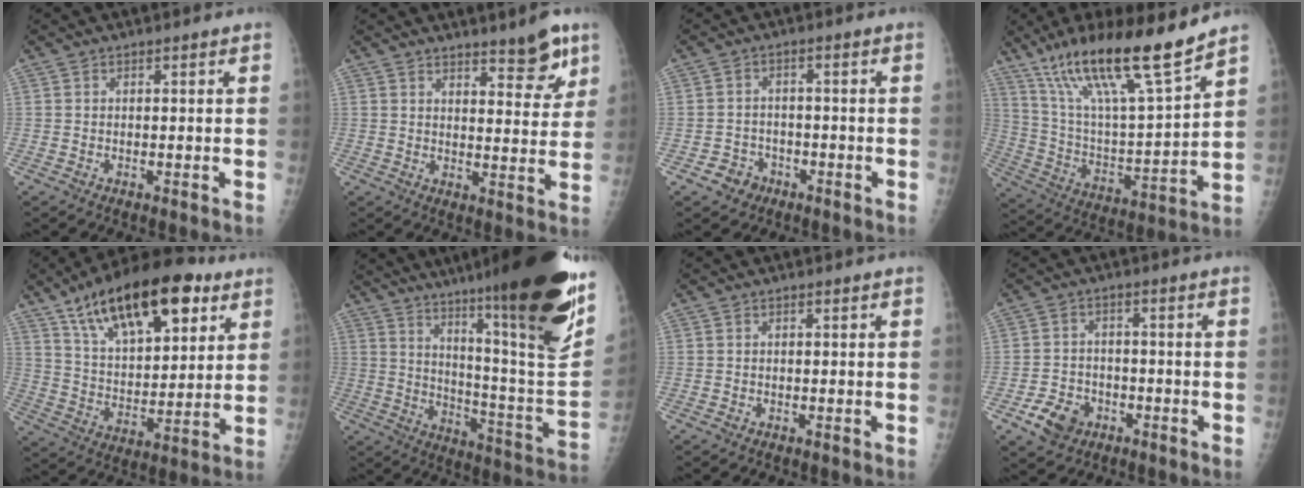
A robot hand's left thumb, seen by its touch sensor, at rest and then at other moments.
{"total": 7.6, "force": [5.4, 2.1, 4.9], "torque": [-0.043, -0.039, 0.076]}
{"total": 4.0, "force": [-2.2, 3.3, 0.5], "torque": [0.012, 0.018, -0.034]}
{"total": 20.8, "force": [15.0, 2.4, 14.3], "torque": [-0.234, -0.063, 0.273]}
{"total": 23.6, "force": [13.1, 10.5, 16.6], "torque": [-0.242, -0.031, 0.223]}
{"total": 30.9, "force": [19.7, 3.1, 23.6], "torque": [-0.299, -0.094, 0.294]}
{"total": 0.0}
{"total": 6.6, "force": [-3.3, 5.1, 2.6], "torque": [-0.034, 0.018, -0.053]}